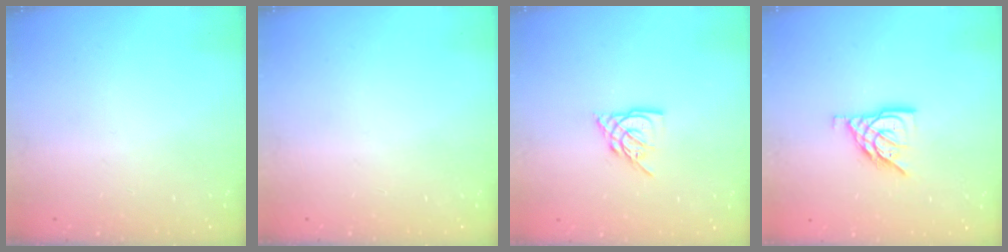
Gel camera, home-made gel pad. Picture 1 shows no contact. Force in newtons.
{"total": 0.0}
{"total": 6.1, "press": 6.1, "slide": 0.4}
{"total": 9.9, "press": 9.8, "slide": 1.2}